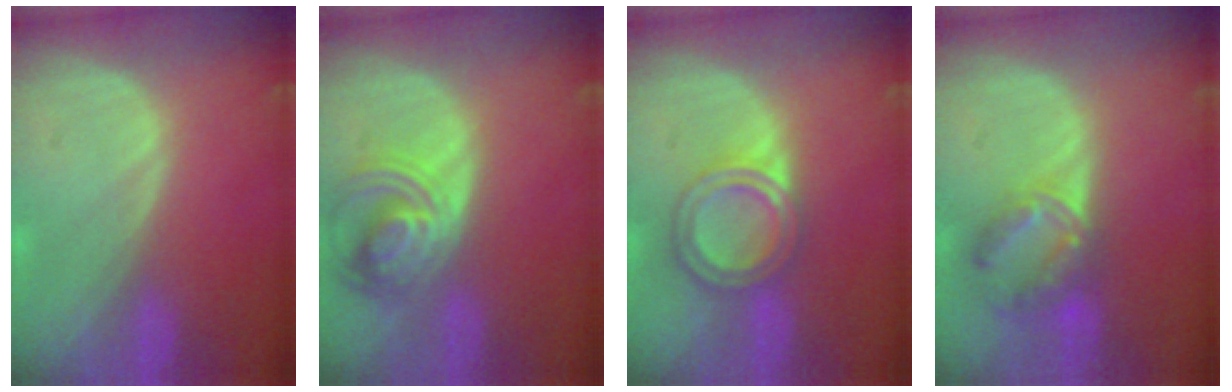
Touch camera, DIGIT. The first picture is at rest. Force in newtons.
{"total": 7.5, "press": 6.7, "slide": 3.5}
{"total": 6.1, "press": 5.5, "slide": 2.6}
{"total": 7.1, "press": 6.2, "slide": 3.6}